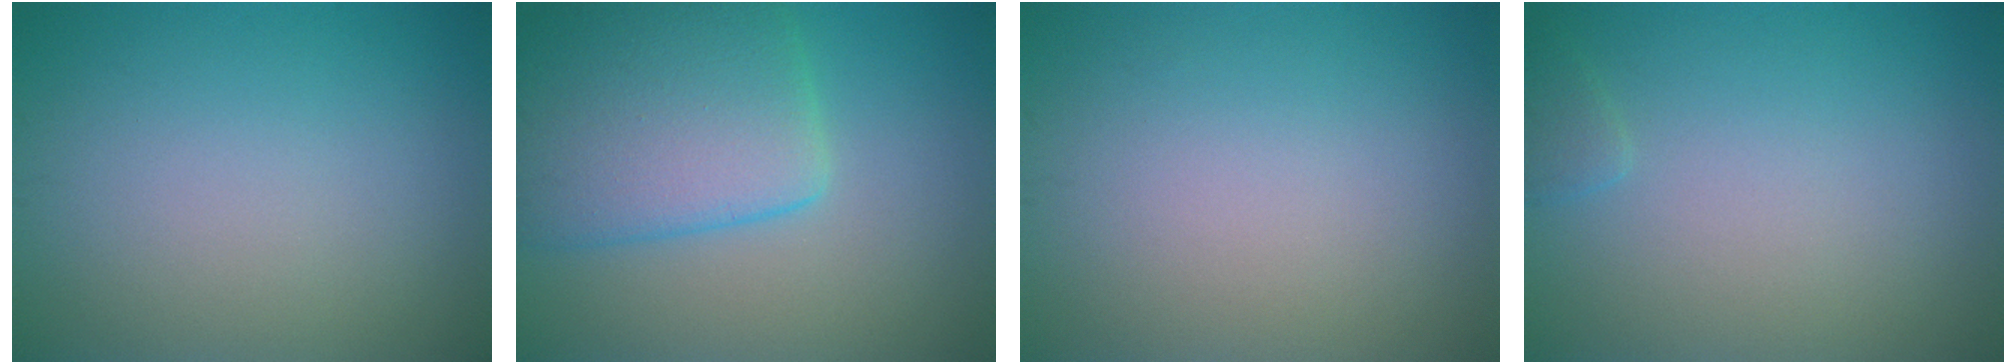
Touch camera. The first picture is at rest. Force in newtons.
{"total": 7.9, "press": 7.9, "slide": 0.3}
{"total": 0.0}
{"total": 0.9, "press": 0.9, "slide": 0.1}